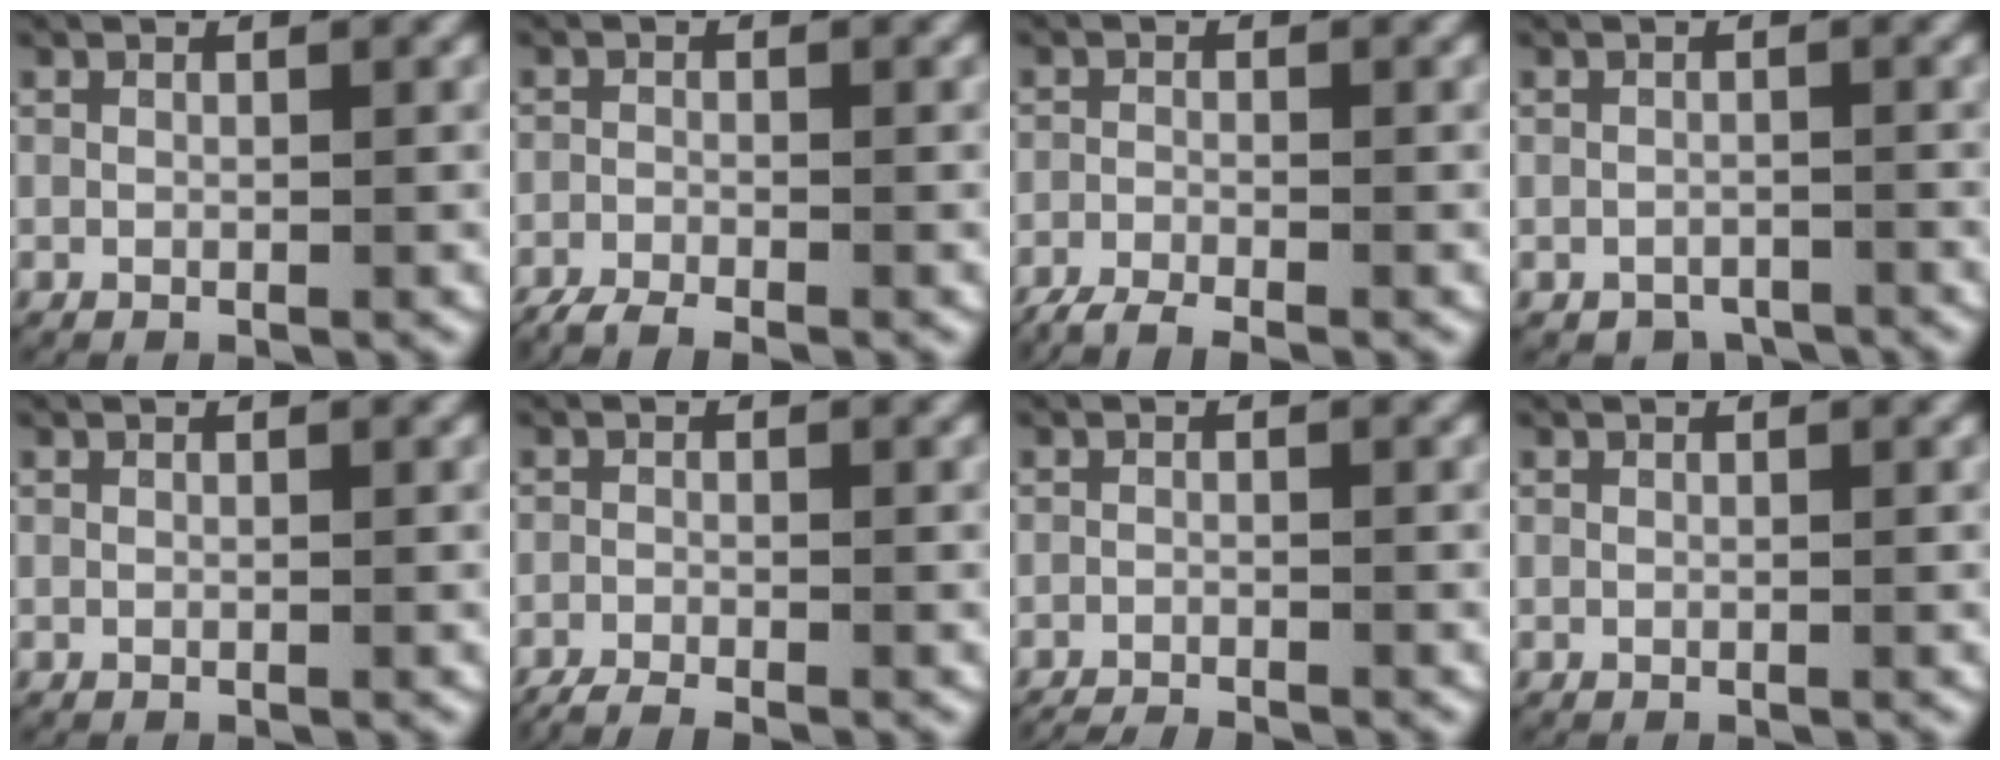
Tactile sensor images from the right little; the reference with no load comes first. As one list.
[{"total": 4.0, "force": [-3.5, 1.4, 1.2], "torque": [-0.031, -0.016, -0.053]}, {"total": 5.1, "force": [-4.5, 1.7, 1.7], "torque": [-0.038, -0.018, -0.065]}, {"total": 2.4, "force": [-2.2, 1.0, 0.2], "torque": [0.002, -0.010, -0.032]}, {"total": 0.0}, {"total": 3.9, "force": [-3.5, 1.3, 1.2], "torque": [-0.028, -0.016, -0.052]}, {"total": 4.2, "force": [-4.0, 1.1, 0.7], "torque": [-0.016, -0.017, -0.059]}, {"total": 0.0}]